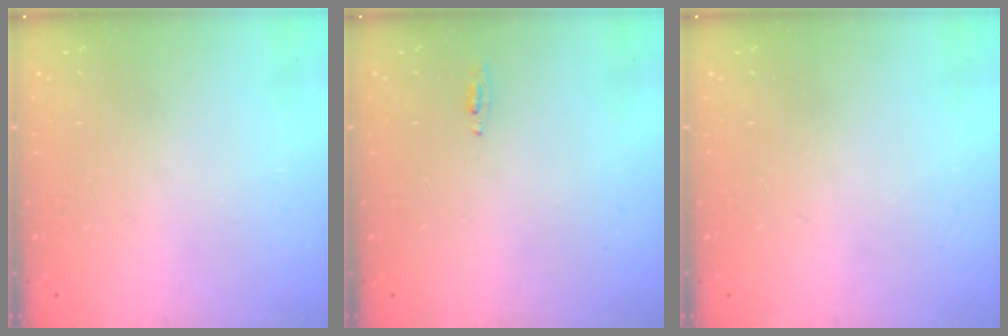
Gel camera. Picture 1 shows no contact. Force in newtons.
{"total": 3.8, "press": 2.8, "slide": 2.6}
{"total": 2.3, "press": 2.2, "slide": 0.8}